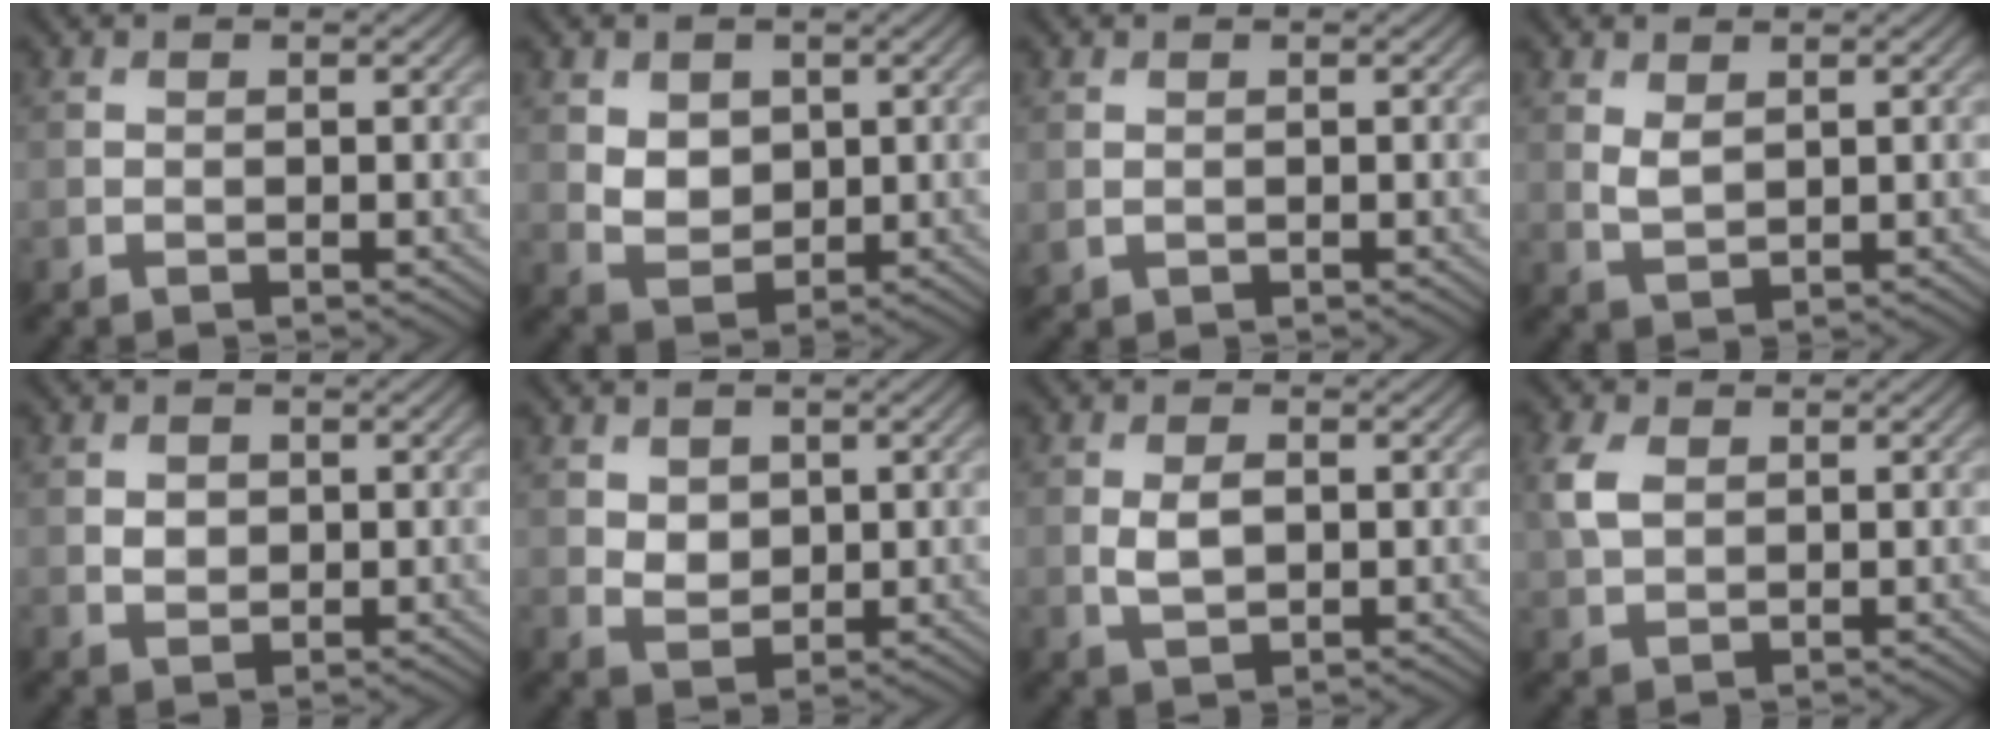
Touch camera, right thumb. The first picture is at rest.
{"total": 3.7, "force": [1.3, 2.9, 2.0], "torque": [-0.056, -0.006, 0.025]}
{"total": 0.7, "force": [0.1, 0.5, 0.4], "torque": [-0.014, -0.004, 0.007]}
{"total": 1.9, "force": [1.1, 0.9, 1.3], "torque": [-0.036, -0.005, 0.027]}
{"total": 1.8, "force": [0.2, 1.5, 1.0], "torque": [-0.024, -0.003, 0.004]}
{"total": 2.7, "force": [1.1, 2.1, 1.4], "torque": [-0.039, -0.005, 0.021]}
{"total": 3.2, "force": [0.1, 1.9, 2.6], "torque": [-0.059, -0.004, 0.005]}
{"total": 3.8, "force": [1.1, 2.5, 2.7], "torque": [-0.075, 0.006, 0.021]}